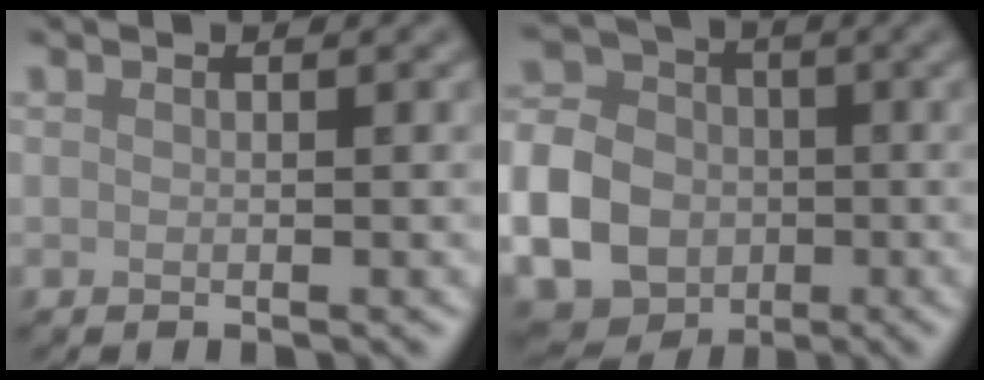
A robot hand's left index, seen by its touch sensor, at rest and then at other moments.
{"total": 13.2, "force": [-3.9, 11.0, 6.3], "torque": [-0.146, -0.030, -0.096]}